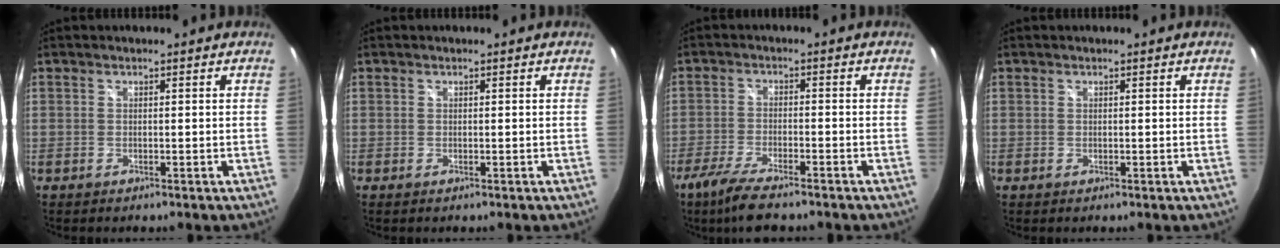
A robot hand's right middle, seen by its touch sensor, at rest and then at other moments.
{"total": 0.0}
{"total": 9.0, "force": [-7.1, 1.7, 5.2], "torque": [-0.126, -0.030, -0.129]}
{"total": 0.0}